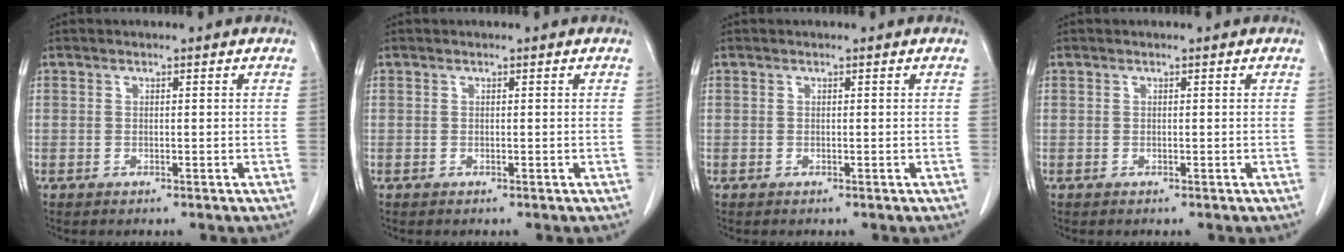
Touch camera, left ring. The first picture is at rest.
{"total": 0.0}
{"total": 0.0}
{"total": 0.0}